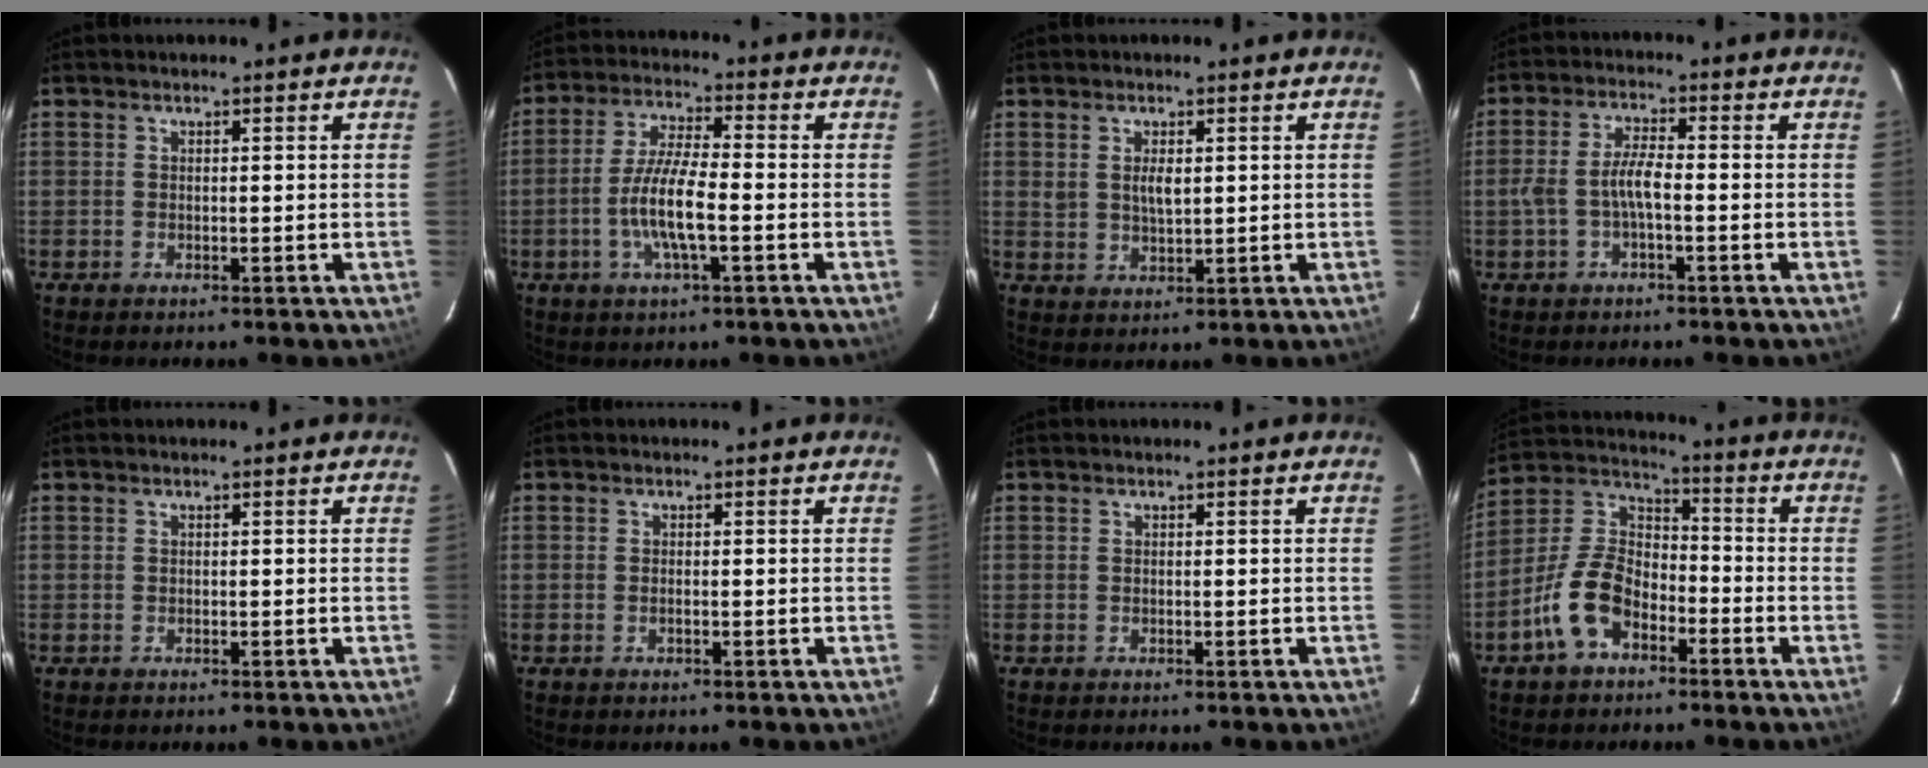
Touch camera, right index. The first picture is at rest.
{"total": 8.8, "force": [-2.5, 1.6, 8.3], "torque": [-0.168, 0.001, -0.050]}
{"total": 3.2, "force": [0.9, 1.6, 2.6], "torque": [-0.047, -0.002, 0.020]}
{"total": 4.7, "force": [-1.4, 1.1, 4.3], "torque": [-0.095, 0.010, -0.026]}
{"total": 0.0}
{"total": 0.6, "force": [-0.2, 0.1, 0.5], "torque": [-0.011, 0.001, -0.004]}
{"total": 0.0}
{"total": 11.6, "force": [-6.2, 7.0, 6.9], "torque": [-0.145, 0.025, -0.116]}